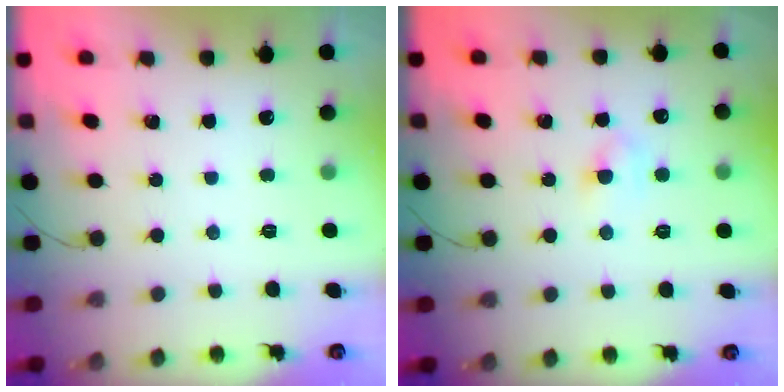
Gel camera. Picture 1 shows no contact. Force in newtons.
{"total": 3.9, "press": 3.7, "slide": 1.3}